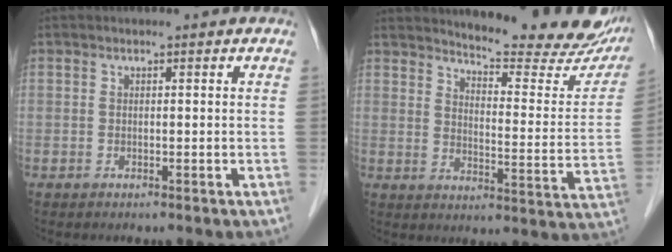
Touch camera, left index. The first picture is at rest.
{"total": 19.3, "force": [17.8, 2.6, 7.1], "torque": [-0.086, -0.077, 0.211]}